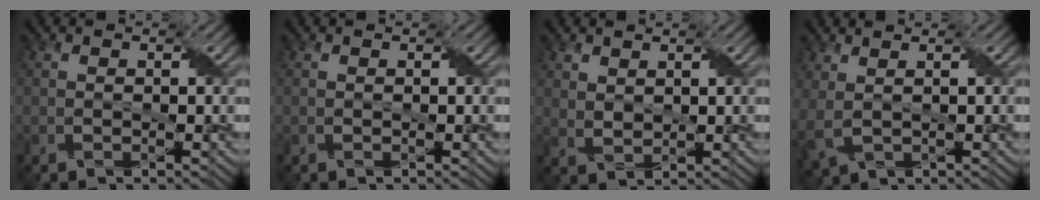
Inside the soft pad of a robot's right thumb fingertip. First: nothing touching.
{"total": 0.0}
{"total": 2.2, "force": [1.7, 1.2, 0.8], "torque": [-0.026, -0.002, 0.040]}
{"total": 3.3, "force": [1.2, 1.6, 2.6], "torque": [-0.073, 0.006, 0.033]}